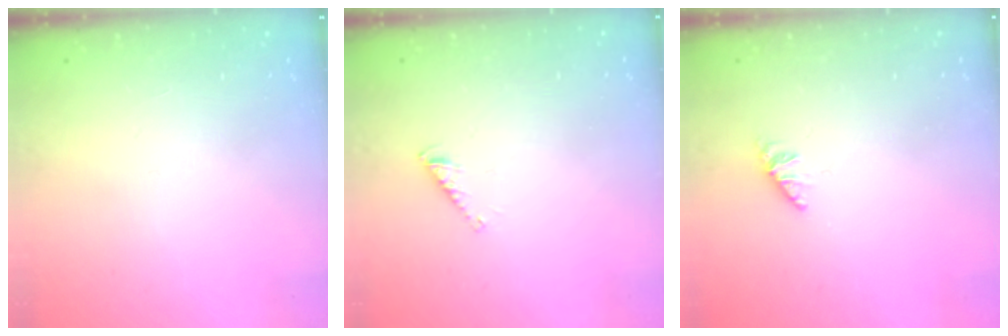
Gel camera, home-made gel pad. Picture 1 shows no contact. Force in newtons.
{"total": 2.7, "press": 2.6, "slide": 0.3}
{"total": 0.6, "press": 0.6, "slide": 0.2}